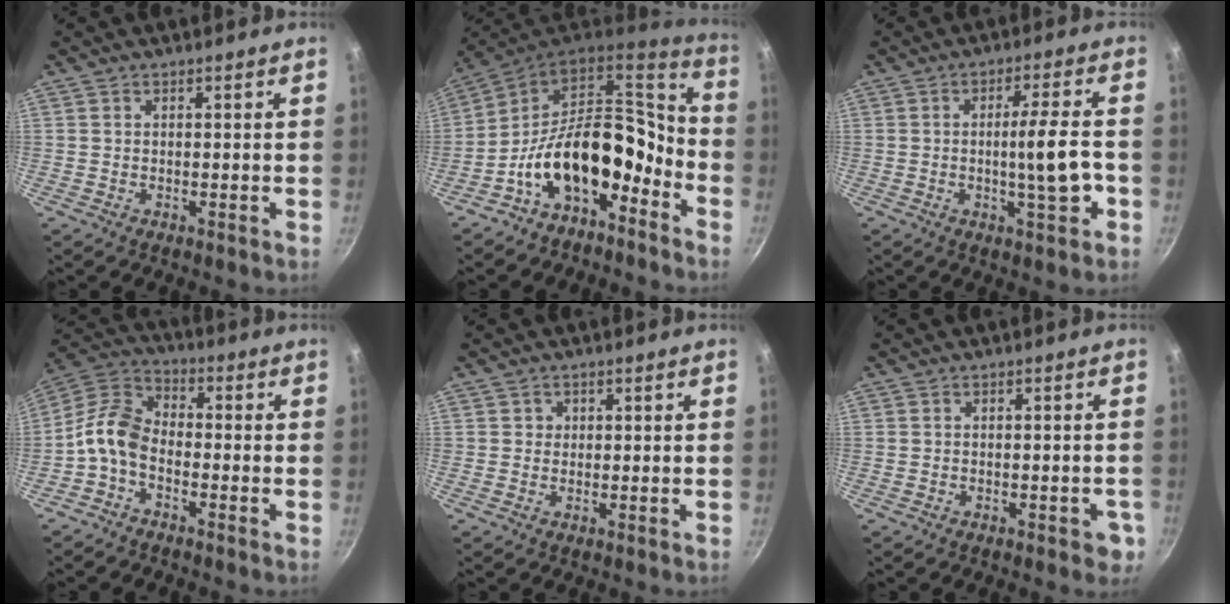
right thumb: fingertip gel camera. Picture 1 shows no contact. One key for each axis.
{"total": 17.9, "fx": -7.1, "fy": 10.5, "fz": 12.6, "tx": -0.166, "ty": 0.085, "tz": -0.135}
{"total": 8.5, "fx": -1.9, "fy": 1.3, "fz": 8.2, "tx": -0.123, "ty": 0.009, "tz": -0.028}
{"total": 8.5, "fx": -3.3, "fy": 5.3, "fz": 5.8, "tx": -0.119, "ty": 0.052, "tz": -0.083}
{"total": 1.3, "fx": 0.2, "fy": 1.2, "fz": 0.1, "tx": 0.010, "ty": 0.000, "tz": 0.001}
{"total": 3.8, "fx": -1.6, "fy": 1.9, "fz": 2.9, "tx": -0.021, "ty": 0.013, "tz": -0.012}